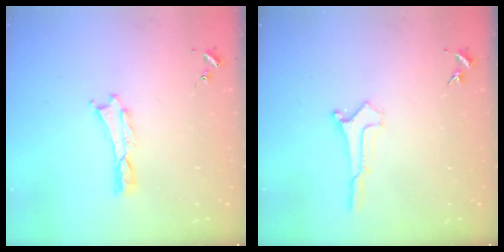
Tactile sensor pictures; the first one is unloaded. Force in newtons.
{"total": 0.0}